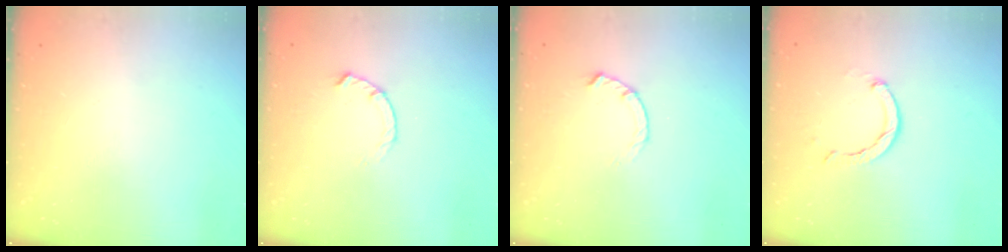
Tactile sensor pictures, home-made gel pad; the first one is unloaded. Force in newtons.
{"total": 1.8, "press": 1.8, "slide": 0.3}
{"total": 1.8, "press": 1.8, "slide": 0.3}
{"total": 2.4, "press": 2.4, "slide": 0.1}